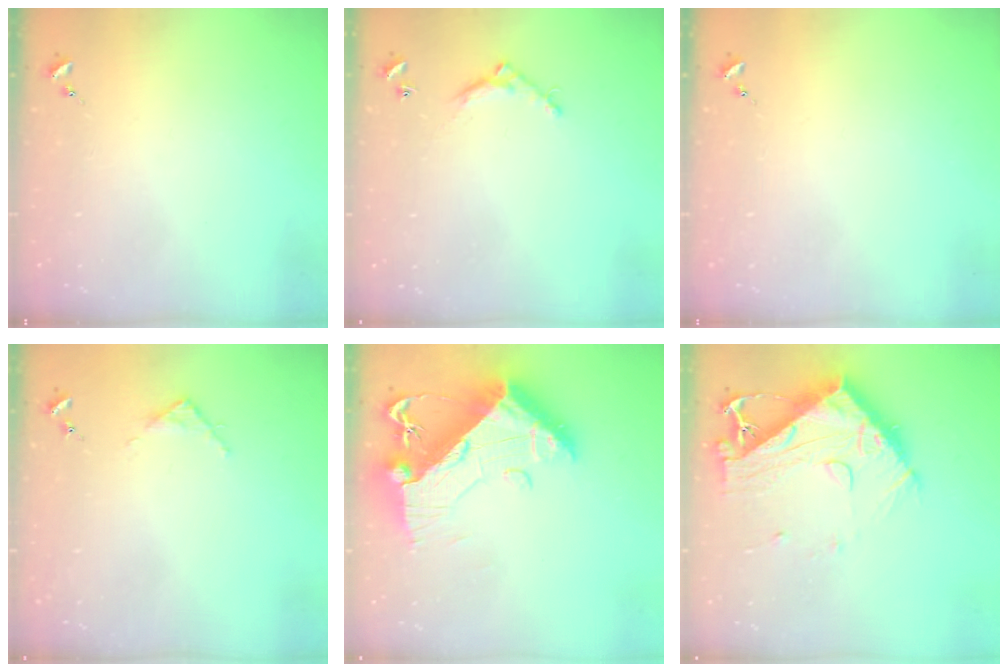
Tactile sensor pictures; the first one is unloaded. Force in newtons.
{"total": 5.5, "press": 5.5, "slide": 0.3}
{"total": 0.0}
{"total": 2.8, "press": 2.8, "slide": 0.4}
{"total": 19.4, "press": 19.3, "slide": 2.1}
{"total": 14.2, "press": 14.1, "slide": 1.2}